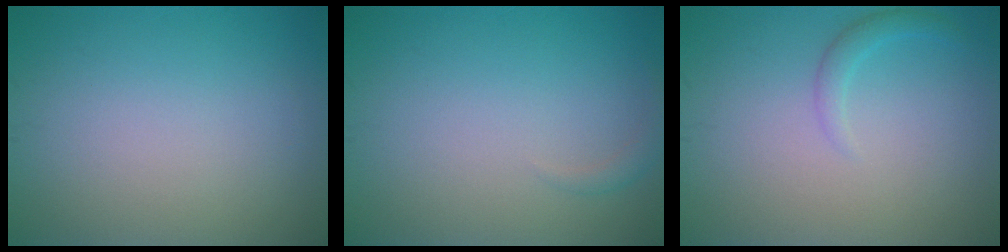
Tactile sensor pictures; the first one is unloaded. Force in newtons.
{"total": 0.9, "press": 0.9, "slide": 0.1}
{"total": 1.4, "press": 1.4, "slide": 0.1}